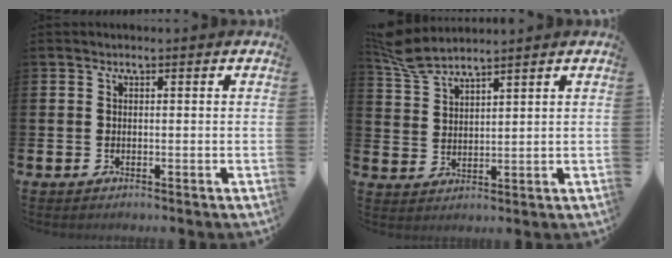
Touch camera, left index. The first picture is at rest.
{"total": 5.2, "force": [5.0, 0.5, 1.3], "torque": [-0.040, -0.022, 0.092]}